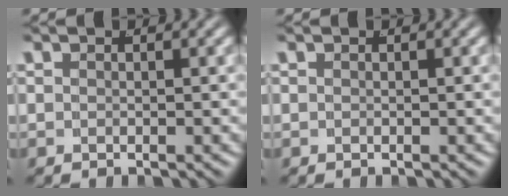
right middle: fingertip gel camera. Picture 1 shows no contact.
{"total": 0.0}